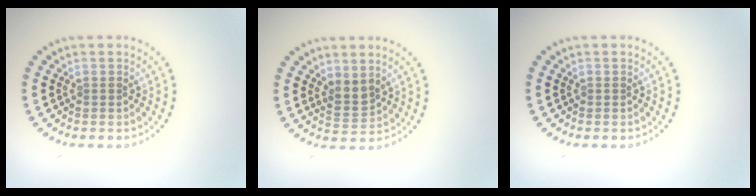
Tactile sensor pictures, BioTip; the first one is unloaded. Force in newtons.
{"total": 1.9, "press": 1.5, "slide": 1.0}
{"total": 0.0}